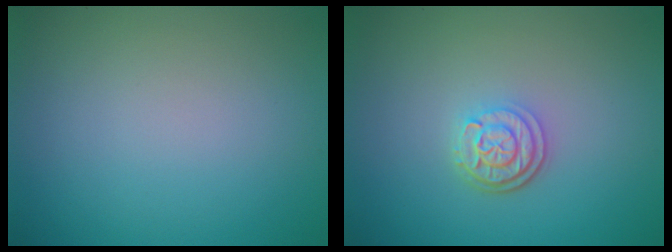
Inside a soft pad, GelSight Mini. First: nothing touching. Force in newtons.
{"total": 2.9, "press": 2.4, "slide": 1.7}